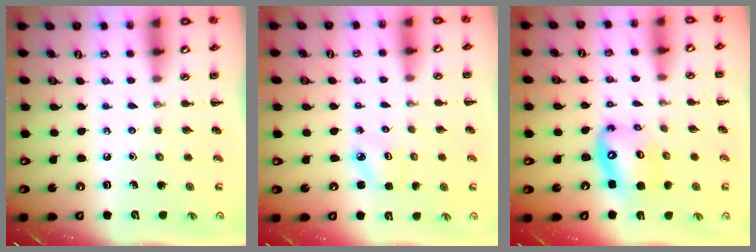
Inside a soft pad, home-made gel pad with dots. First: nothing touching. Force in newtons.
{"total": 2.3, "press": 2.2, "slide": 0.6}
{"total": 12.7, "press": 12.2, "slide": 3.3}